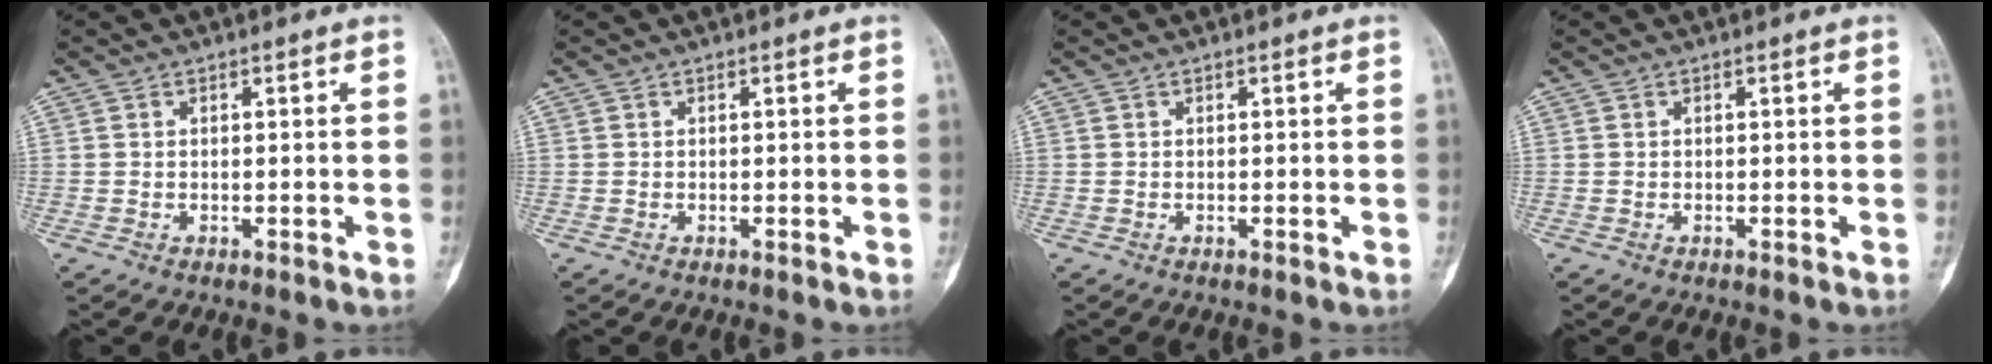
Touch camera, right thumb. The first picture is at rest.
{"total": 0.0}
{"total": 0.0}
{"total": 0.0}